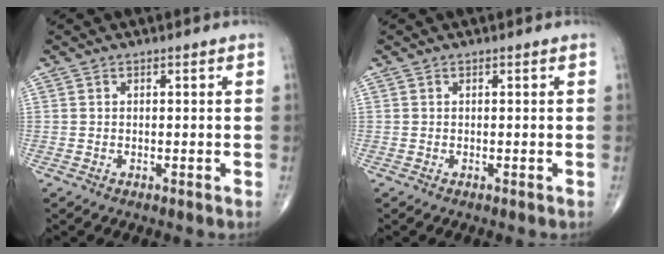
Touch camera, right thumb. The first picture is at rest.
{"total": 0.0}